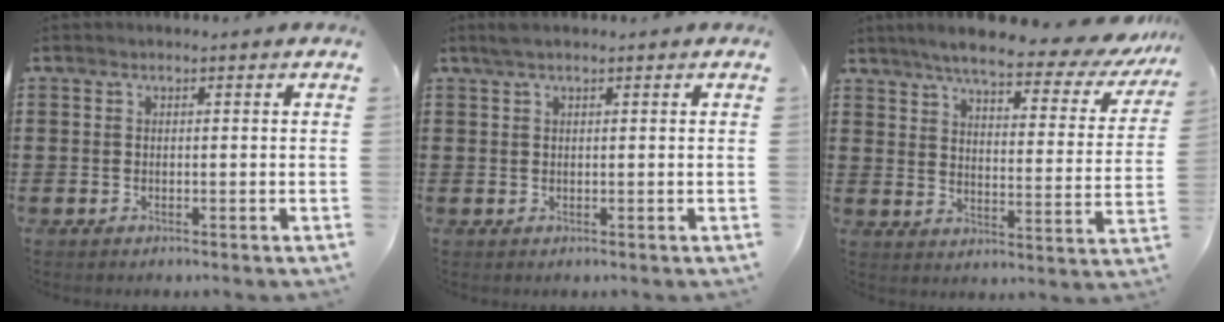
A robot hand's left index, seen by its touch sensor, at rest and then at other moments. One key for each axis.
{"total": 1.3, "fx": 0.7, "fy": 0.2, "fz": 1.1, "tx": -0.023, "ty": 0.001, "tz": 0.013}
{"total": 7.0, "fx": 6.0, "fy": 1.0, "fz": 3.5, "tx": -0.088, "ty": -0.036, "tz": 0.099}